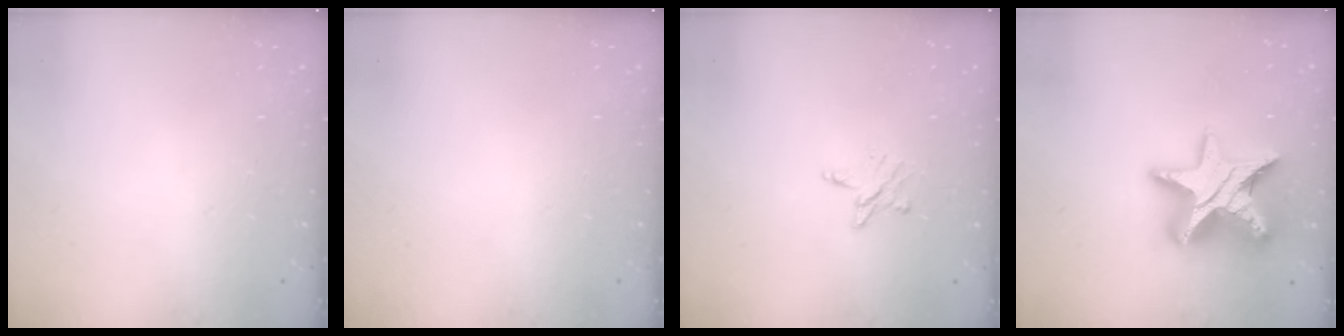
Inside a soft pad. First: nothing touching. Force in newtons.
{"total": 0.0}
{"total": 5.8, "press": 5.8, "slide": 0.3}
{"total": 18.2, "press": 18.1, "slide": 1.4}